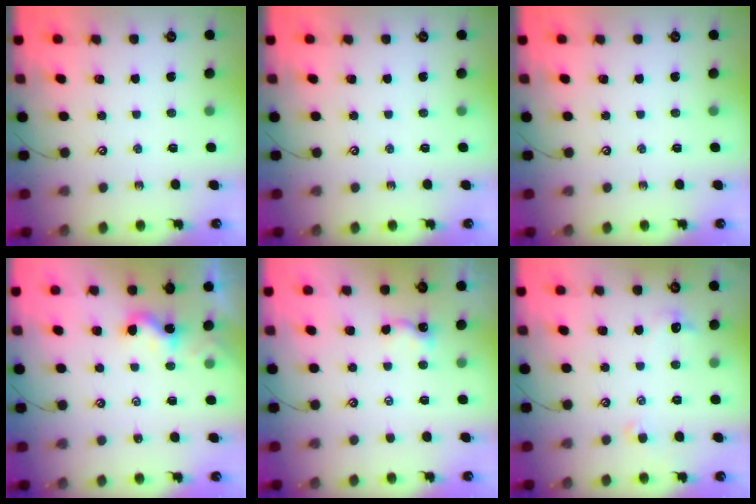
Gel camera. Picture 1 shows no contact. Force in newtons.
{"total": 0.0}
{"total": 0.0}
{"total": 1.3, "press": 1.2, "slide": 0.5}
{"total": 1.3, "press": 1.3, "slide": 0.3}
{"total": 1.0, "press": 0.8, "slide": 0.6}